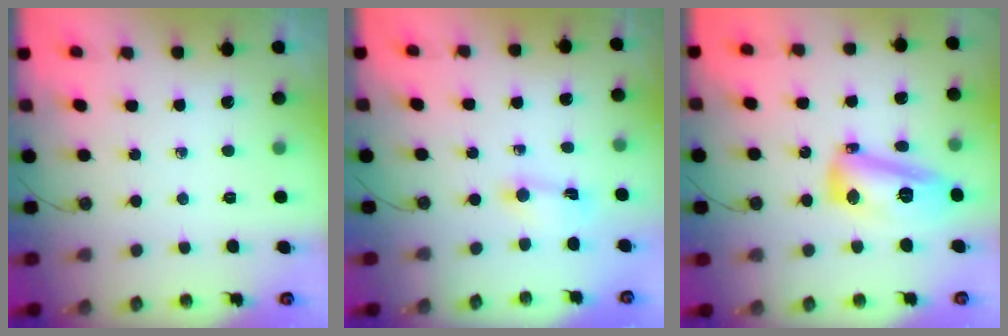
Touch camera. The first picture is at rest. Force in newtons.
{"total": 2.0, "press": 2.0, "slide": 0.2}
{"total": 17.1, "press": 17.0, "slide": 1.4}